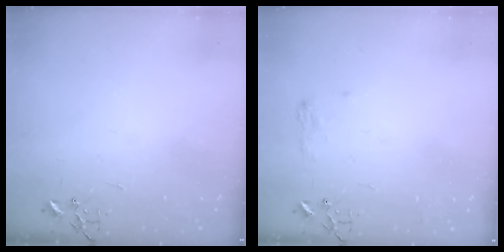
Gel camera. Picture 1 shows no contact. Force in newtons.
{"total": 7.0, "press": 7.0, "slide": 0.8}